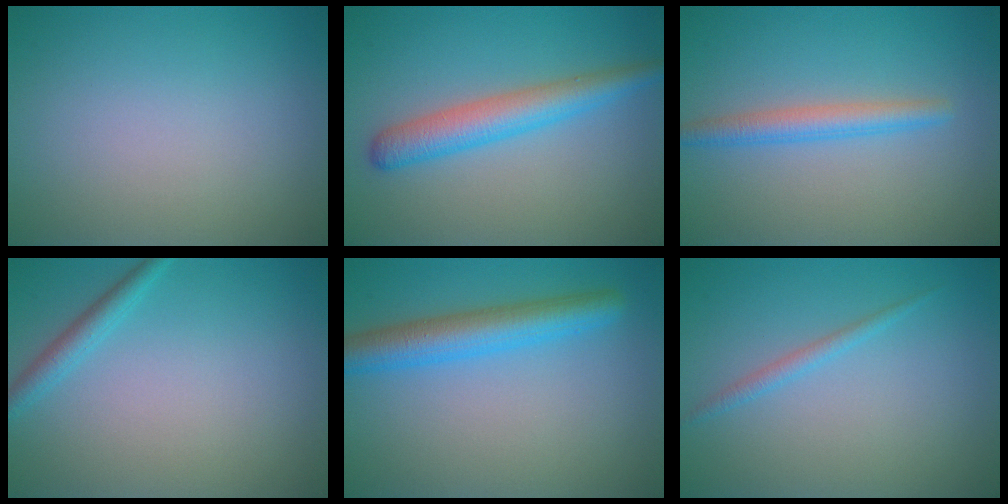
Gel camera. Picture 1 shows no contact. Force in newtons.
{"total": 4.1, "press": 4.1, "slide": 0.2}
{"total": 2.6, "press": 2.6, "slide": 0.2}
{"total": 1.8, "press": 1.8, "slide": 0.0}
{"total": 4.8, "press": 4.8, "slide": 0.1}
{"total": 1.2, "press": 1.2, "slide": 0.1}